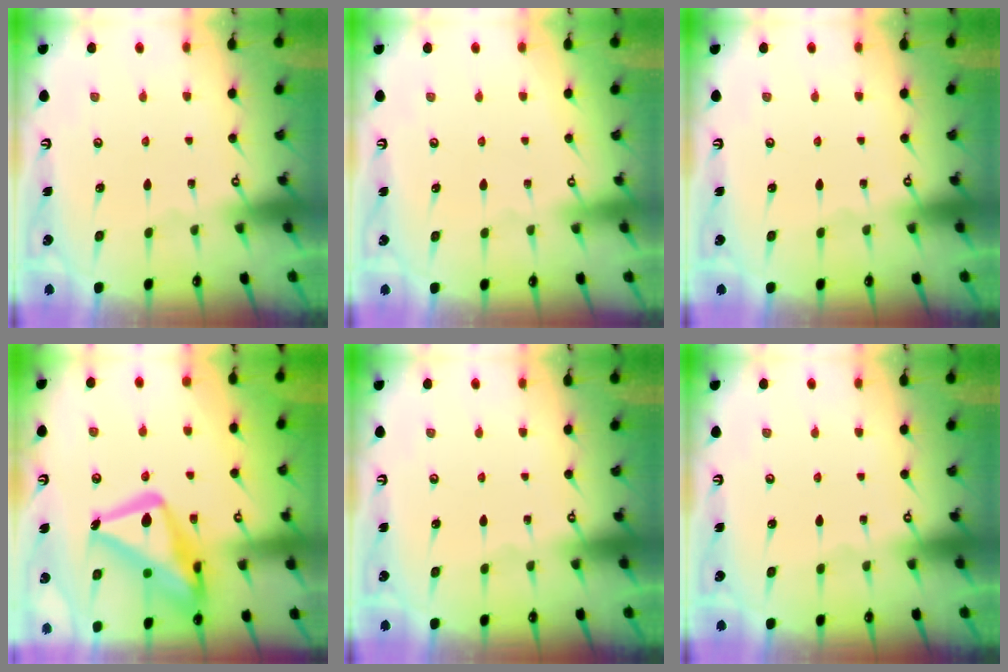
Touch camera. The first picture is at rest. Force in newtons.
{"total": 3.9, "press": 3.9, "slide": 0.1}
{"total": 0.0}
{"total": 22.2, "press": 22.2, "slide": 1.8}
{"total": 0.0}
{"total": 0.0}